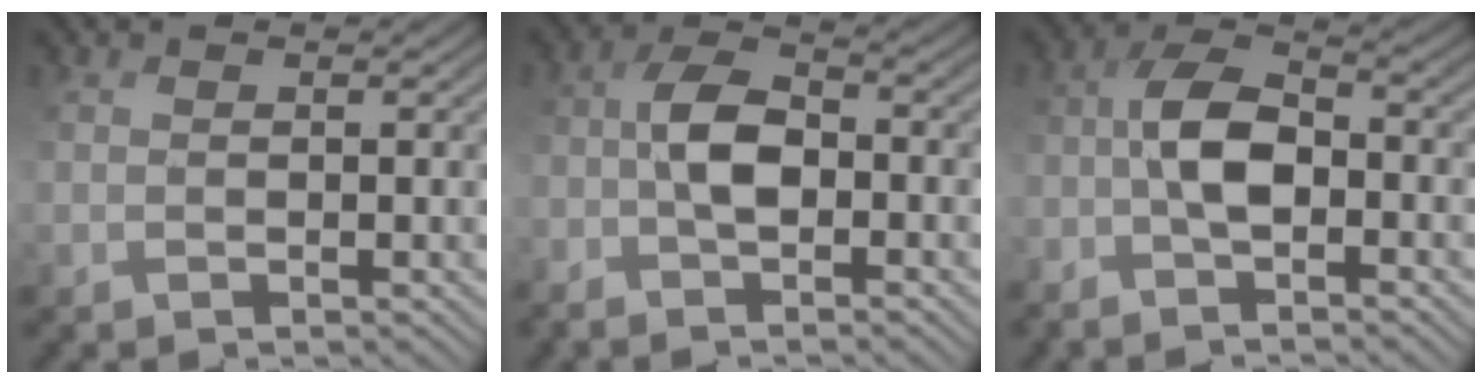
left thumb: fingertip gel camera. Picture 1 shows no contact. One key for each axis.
{"total": 5.7, "fx": -2.1, "fy": 2.7, "fz": 4.5, "tx": -0.087, "ty": 0.012, "tz": -0.052}
{"total": 6.3, "fx": -2.3, "fy": 2.8, "fz": 5.2, "tx": -0.099, "ty": 0.015, "tz": -0.059}